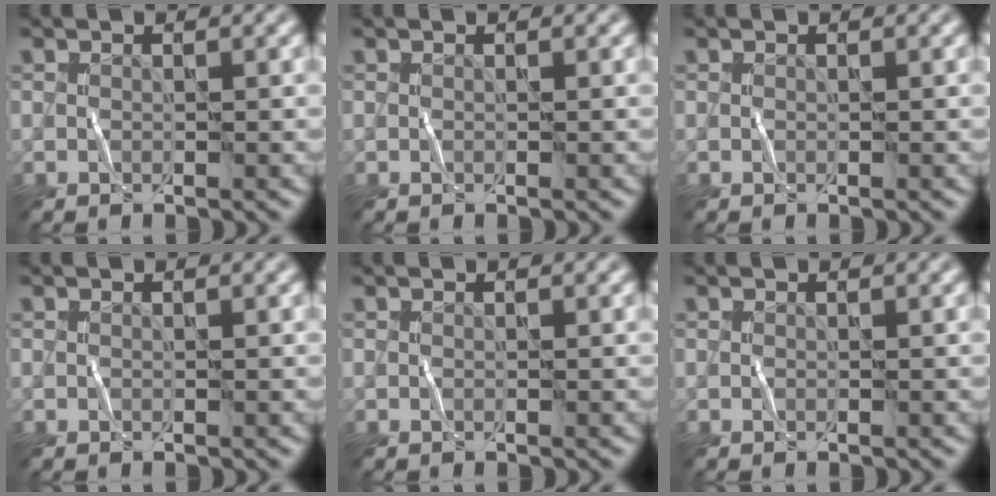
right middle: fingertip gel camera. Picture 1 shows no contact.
{"total": 0.0}
{"total": 0.0}
{"total": 0.0}
{"total": 0.0}
{"total": 0.0}